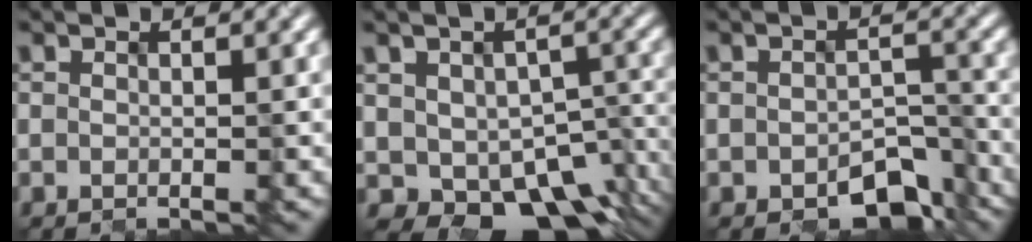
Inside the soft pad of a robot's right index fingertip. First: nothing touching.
{"total": 9.9, "force": [-4.6, 6.5, 5.9], "torque": [-0.085, -0.021, -0.046]}
{"total": 4.7, "force": [-3.0, 2.7, 2.5], "torque": [-0.036, -0.014, -0.036]}